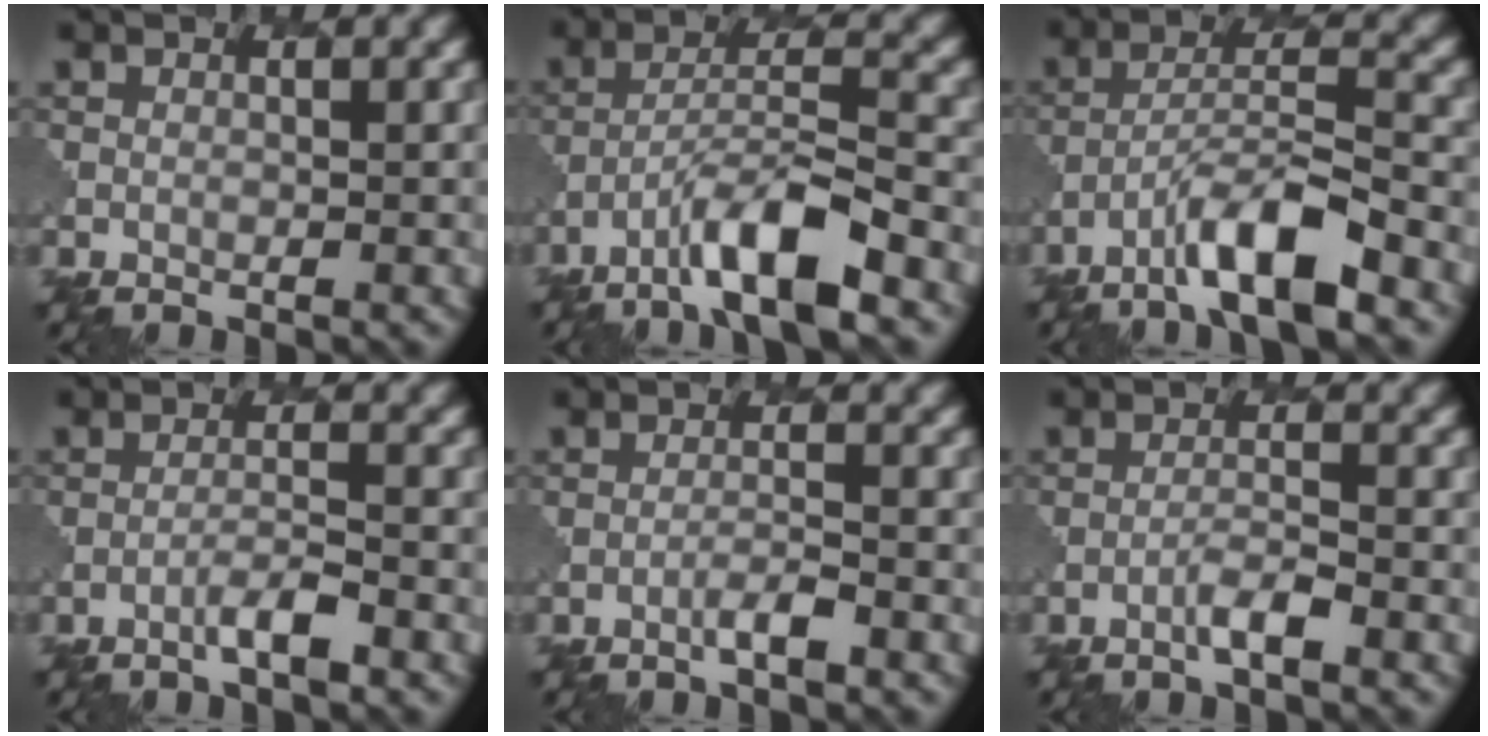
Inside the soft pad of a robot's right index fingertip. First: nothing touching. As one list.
[{"total": 7.0, "force": [-4.4, 1.4, 5.3], "torque": [-0.092, 0.009, -0.075]}, {"total": 6.9, "force": [-4.4, 1.4, 5.1], "torque": [-0.088, 0.009, -0.075]}, {"total": 2.2, "force": [-1.4, 0.1, 1.7], "torque": [-0.030, 0.006, -0.030]}, {"total": 1.6, "force": [-0.9, 0.1, 1.2], "torque": [-0.019, 0.007, -0.021]}, {"total": 1.9, "force": [-1.1, 0.1, 1.5], "torque": [-0.029, 0.007, -0.024]}]